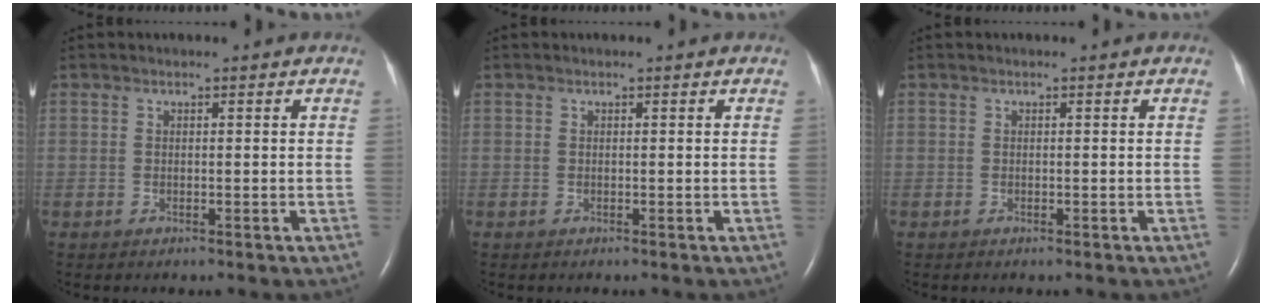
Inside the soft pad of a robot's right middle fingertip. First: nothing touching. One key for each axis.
{"total": 0.0}
{"total": 0.0}